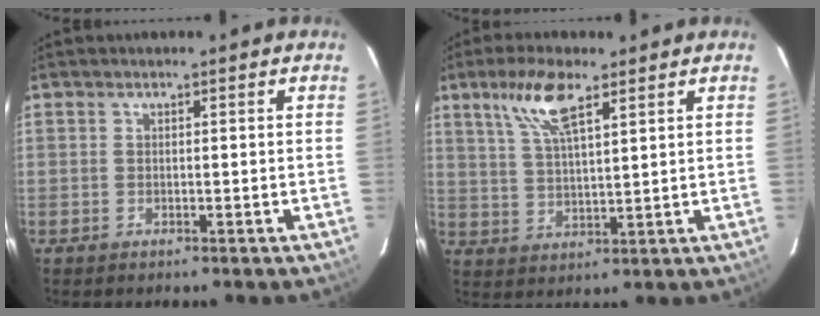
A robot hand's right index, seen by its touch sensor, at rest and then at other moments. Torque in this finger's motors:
{"motor_torque": [0.95, 0.67, 0.52, 0.10]}